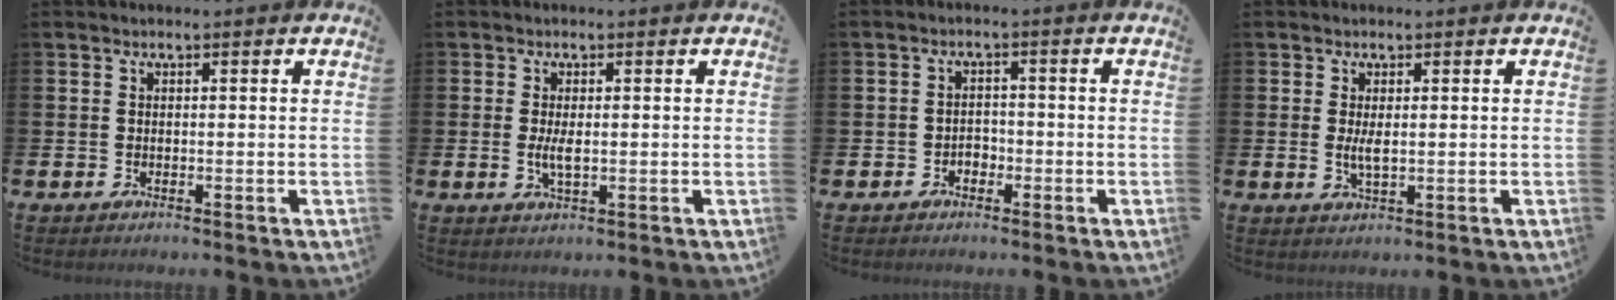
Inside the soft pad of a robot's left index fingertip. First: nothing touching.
{"total": 2.5, "force": [0.1, 0.9, 2.4], "torque": [-0.043, 0.000, -0.001]}
{"total": 1.7, "force": [-1.1, 1.3, 0.4], "torque": [-0.009, 0.003, -0.026]}
{"total": 2.2, "force": [0.3, 0.7, 2.1], "torque": [-0.038, -0.001, 0.004]}